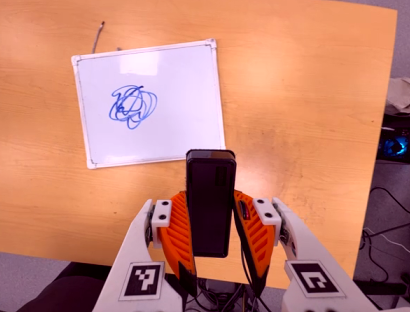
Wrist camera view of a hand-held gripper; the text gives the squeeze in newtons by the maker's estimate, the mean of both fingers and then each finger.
{"total": 4.4, "left": 2.8, "right": 5.9}